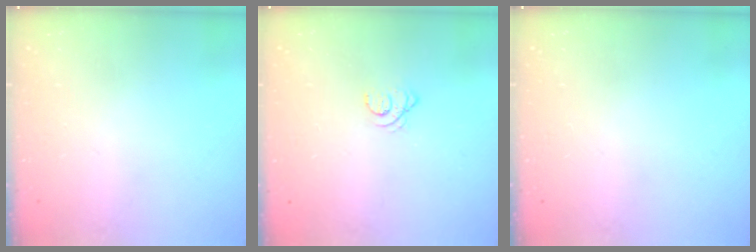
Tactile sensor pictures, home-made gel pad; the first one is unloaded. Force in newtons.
{"total": 2.1, "press": 2.1, "slide": 0.3}
{"total": 0.0}